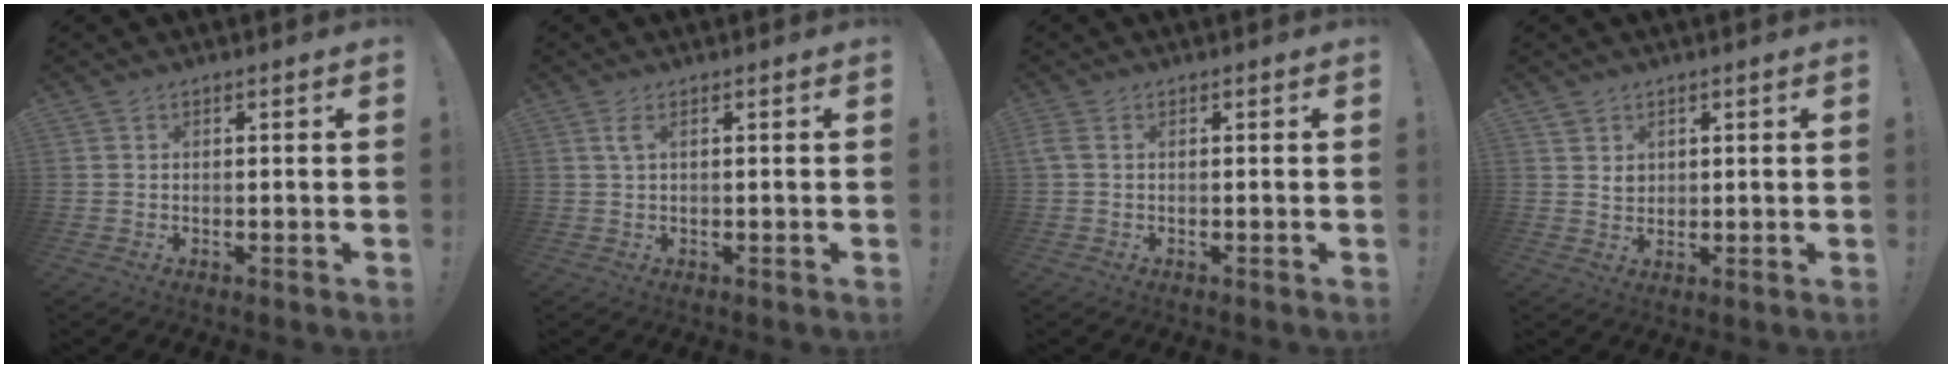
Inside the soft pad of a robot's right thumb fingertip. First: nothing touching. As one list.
[{"total": 2.2, "force": [0.7, 0.3, 2.1], "torque": [-0.033, -0.003, 0.011]}, {"total": 1.4, "force": [0.3, 0.4, 1.3], "torque": [-0.024, -0.002, 0.007]}, {"total": 3.2, "force": [1.9, 2.5, 0.5], "torque": [0.004, -0.017, 0.031]}]